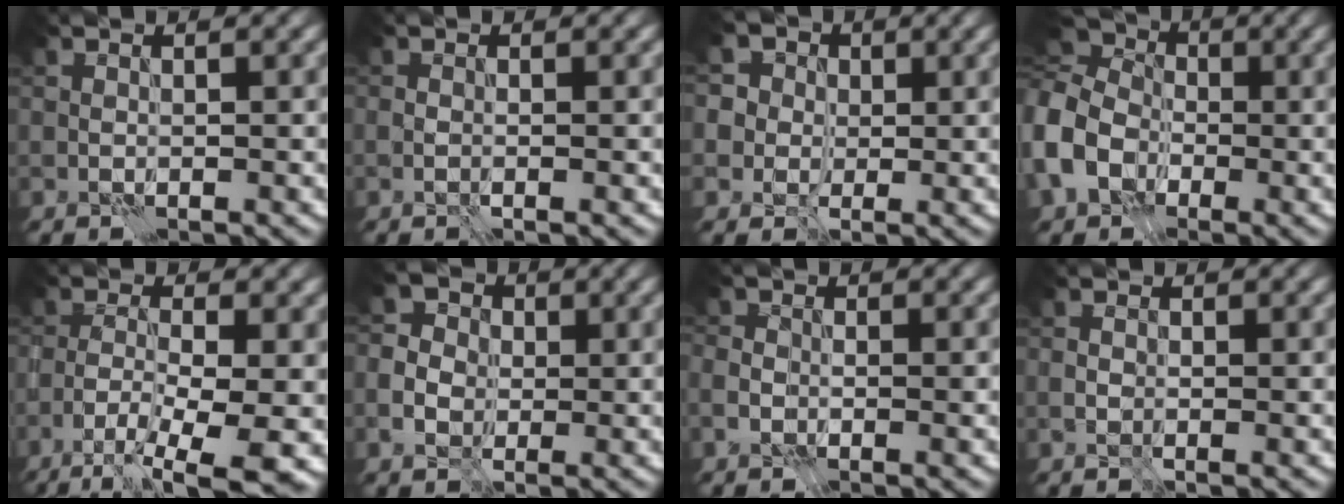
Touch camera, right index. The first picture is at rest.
{"total": 0.7, "force": [-0.3, 0.2, 0.6], "torque": [-0.013, -0.001, -0.006]}
{"total": 8.2, "force": [3.3, 6.7, 3.3], "torque": [-0.048, 0.029, 0.015]}
{"total": 8.9, "force": [-2.0, 7.0, 5.1], "torque": [-0.118, -0.013, -0.043]}
{"total": 9.1, "force": [-5.3, 2.1, 7.1], "torque": [-0.126, -0.013, -0.089]}
{"total": 4.0, "force": [-0.6, 3.4, 2.0], "torque": [-0.034, 0.005, -0.016]}
{"total": 1.6, "force": [-0.7, 1.1, 1.0], "torque": [-0.014, 0.002, -0.019]}
{"total": 1.4, "force": [-0.5, 0.9, 1.0], "torque": [-0.018, 0.002, -0.014]}